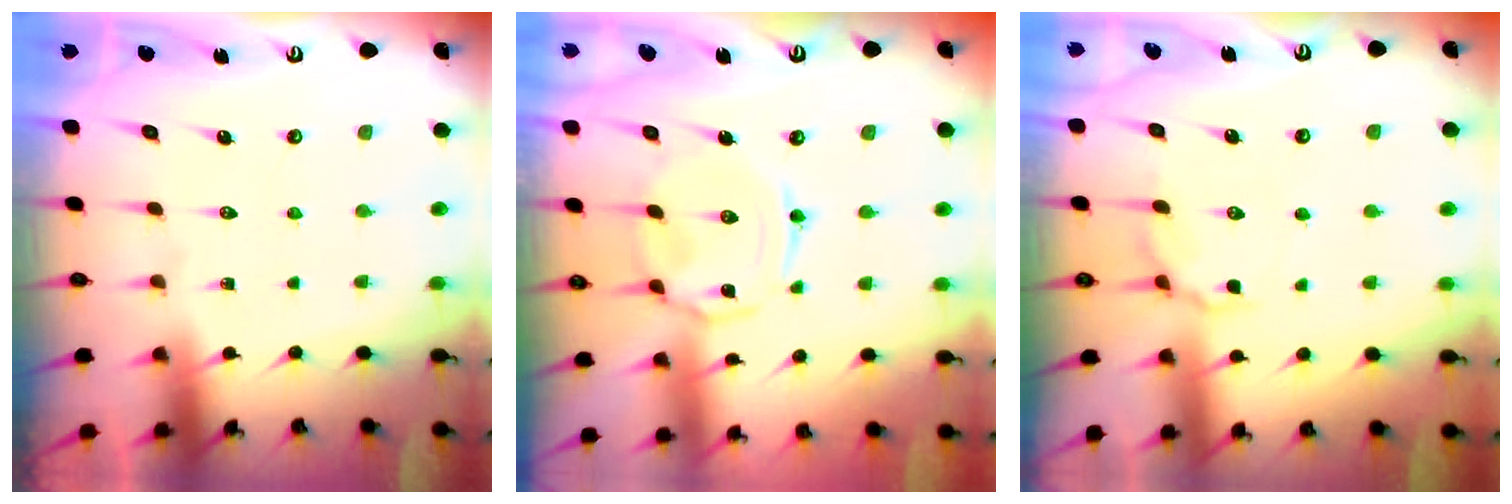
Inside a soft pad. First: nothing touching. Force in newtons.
{"total": 4.0, "press": 4.0, "slide": 0.4}
{"total": 5.1, "press": 4.9, "slide": 1.4}